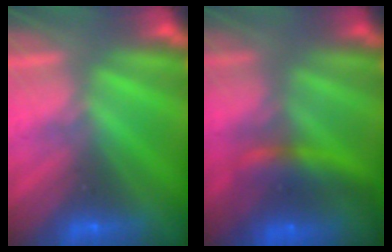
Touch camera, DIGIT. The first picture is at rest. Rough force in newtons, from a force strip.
{"total": 8.2}